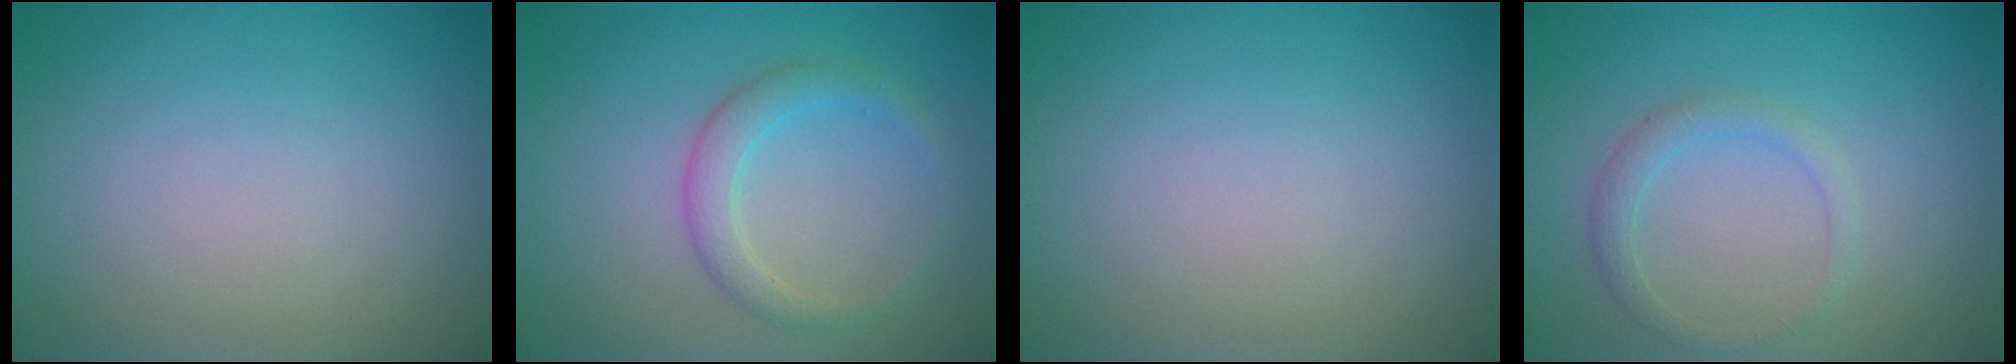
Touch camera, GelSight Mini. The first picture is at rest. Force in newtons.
{"total": 2.5, "press": 2.5, "slide": 0.1}
{"total": 0.0}
{"total": 1.7, "press": 1.7, "slide": 0.1}